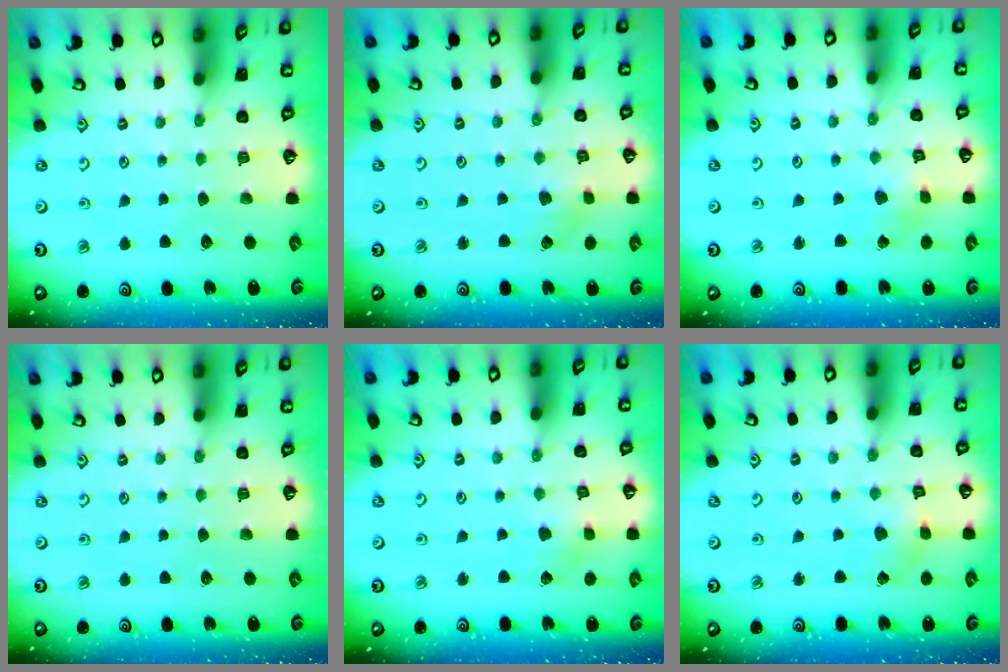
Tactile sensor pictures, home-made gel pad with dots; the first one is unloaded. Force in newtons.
{"total": 3.8, "press": 3.8, "slide": 0.4}
{"total": 2.3, "press": 2.3, "slide": 0.2}
{"total": 0.0}
{"total": 2.9, "press": 2.8, "slide": 0.7}
{"total": 2.7, "press": 2.7, "slide": 0.3}